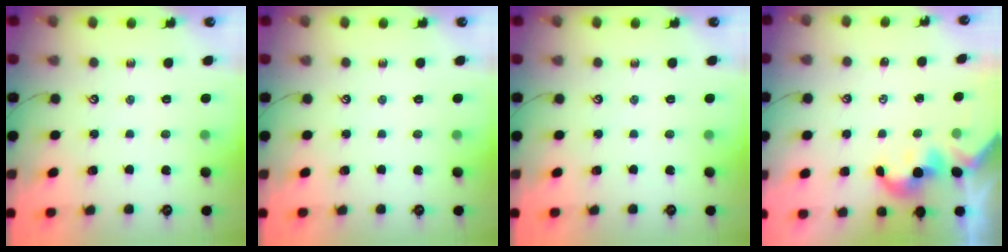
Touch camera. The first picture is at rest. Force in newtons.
{"total": 0.0}
{"total": 0.0}
{"total": 2.2, "press": 2.1, "slide": 0.3}